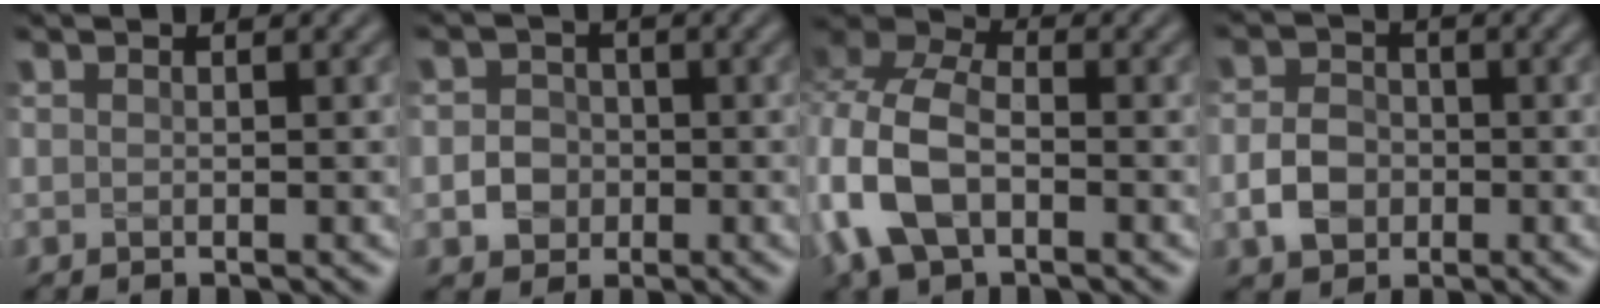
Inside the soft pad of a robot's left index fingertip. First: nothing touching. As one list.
[{"total": 2.6, "force": [-0.6, 2.3, 0.9], "torque": [0.002, 0.003, -0.019]}, {"total": 8.0, "force": [-2.1, 5.3, 5.6], "torque": [-0.154, -0.002, -0.053]}, {"total": 3.3, "force": [-1.0, 2.6, 1.8], "torque": [-0.032, 0.007, -0.023]}]